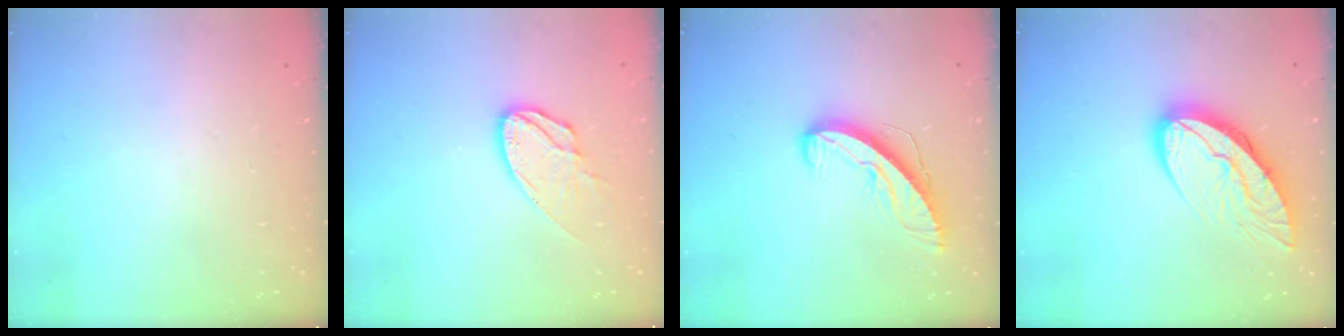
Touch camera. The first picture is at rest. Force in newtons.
{"total": 11.2, "press": 11.2, "slide": 0.9}
{"total": 9.3, "press": 9.2, "slide": 0.6}
{"total": 12.3, "press": 12.2, "slide": 1.1}